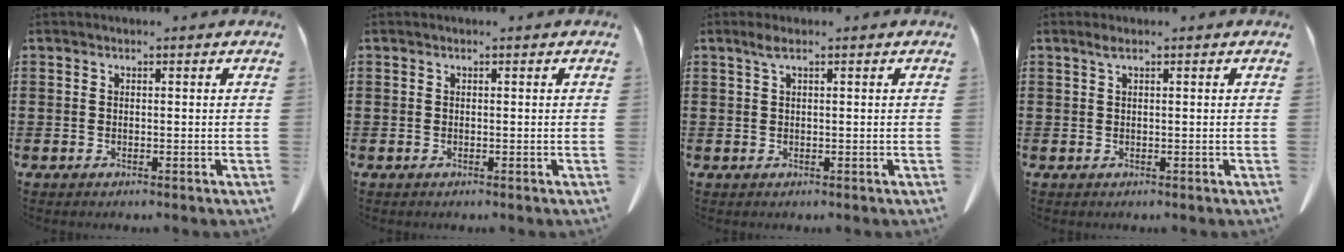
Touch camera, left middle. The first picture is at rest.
{"total": 0.0}
{"total": 1.6, "force": [0.6, 0.2, 1.5], "torque": [-0.031, 0.002, 0.011]}
{"total": 1.1, "force": [0.5, 0.1, 1.0], "torque": [-0.020, 0.002, 0.008]}